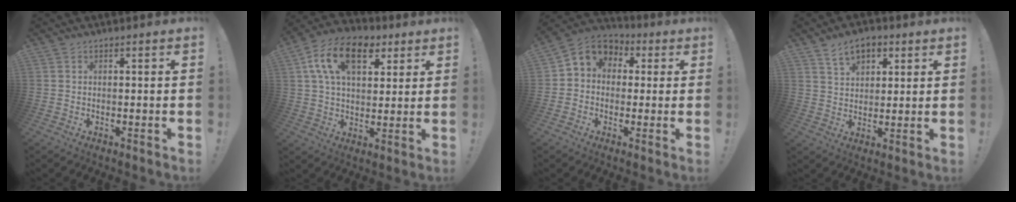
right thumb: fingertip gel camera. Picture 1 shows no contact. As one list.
[{"total": 16.9, "force": [7.1, 10.4, 11.3], "torque": [-0.178, -0.014, 0.128]}, {"total": 6.6, "force": [0.8, 6.1, 2.4], "torque": [-0.029, -0.001, 0.021]}, {"total": 8.1, "force": [4.6, 5.1, 4.2], "torque": [-0.063, -0.012, 0.086]}]